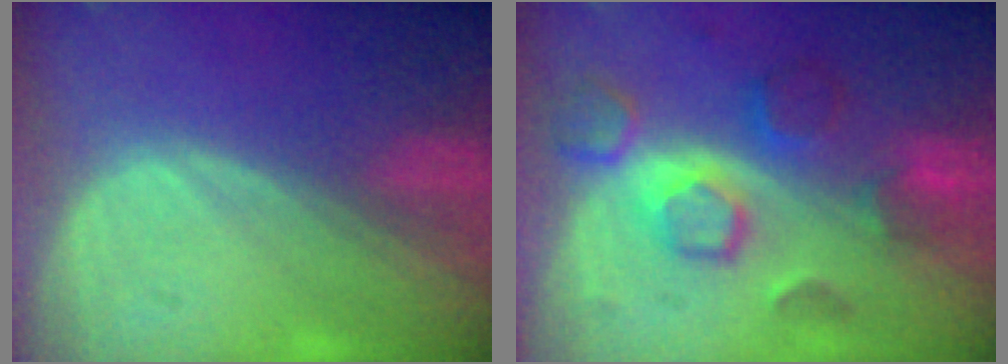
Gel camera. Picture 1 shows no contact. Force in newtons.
{"total": 8.2, "press": 7.8, "slide": 2.5}